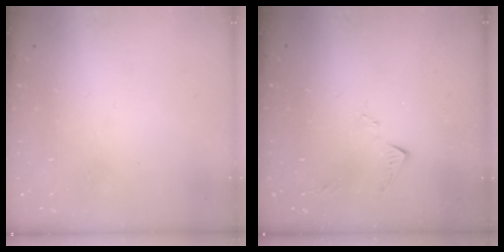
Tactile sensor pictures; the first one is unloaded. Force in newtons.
{"total": 7.8, "press": 7.8, "slide": 0.4}